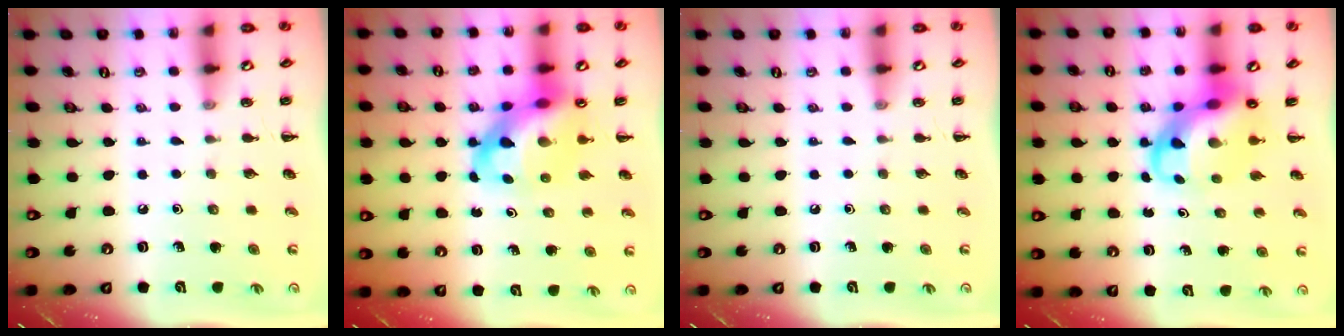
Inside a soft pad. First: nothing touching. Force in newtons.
{"total": 11.8, "press": 11.3, "slide": 3.2}
{"total": 0.0}
{"total": 7.6, "press": 7.3, "slide": 2.1}